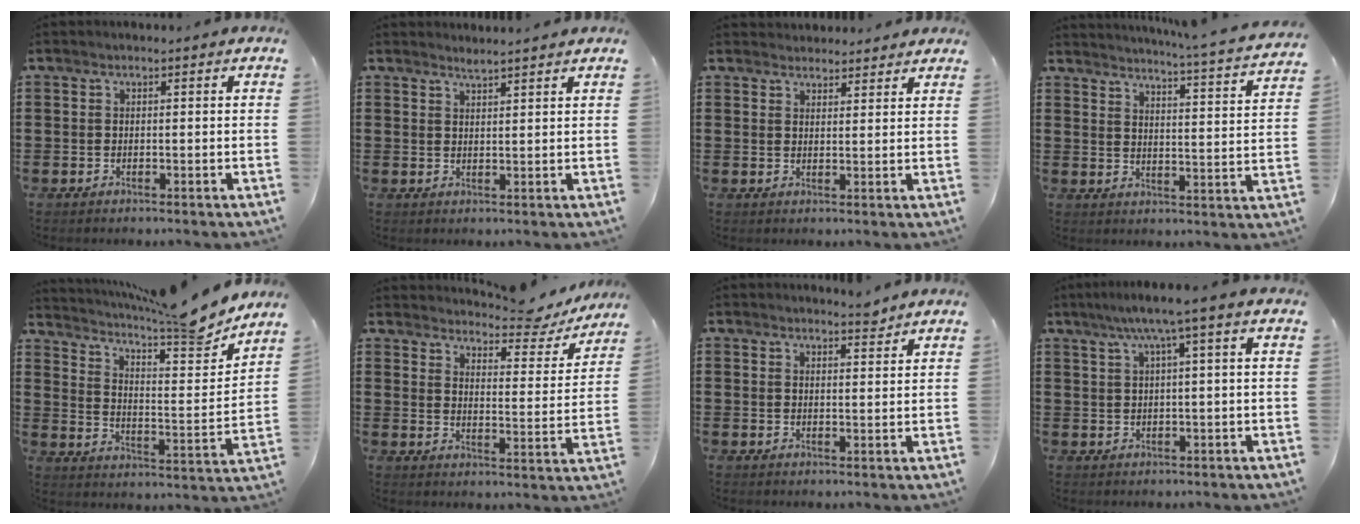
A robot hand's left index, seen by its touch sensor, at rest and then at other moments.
{"total": 1.8, "force": [1.8, -0.2, 0.3], "torque": [-0.009, -0.001, 0.034]}
{"total": 2.4, "force": [2.4, 0.4, -0.3], "torque": [-0.001, -0.005, 0.046]}
{"total": 3.8, "force": [3.5, -1.0, 1.1], "torque": [-0.034, -0.040, 0.048]}
{"total": 9.3, "force": [8.2, 0.6, 4.5], "torque": [-0.088, -0.063, 0.131]}
{"total": 5.5, "force": [5.2, 0.8, 1.4], "torque": [-0.032, -0.042, 0.084]}
{"total": 2.7, "force": [2.7, 0.2, 0.7], "torque": [-0.011, -0.007, 0.048]}
{"total": 4.1, "force": [1.4, -0.4, 3.8], "torque": [-0.076, -0.001, 0.018]}